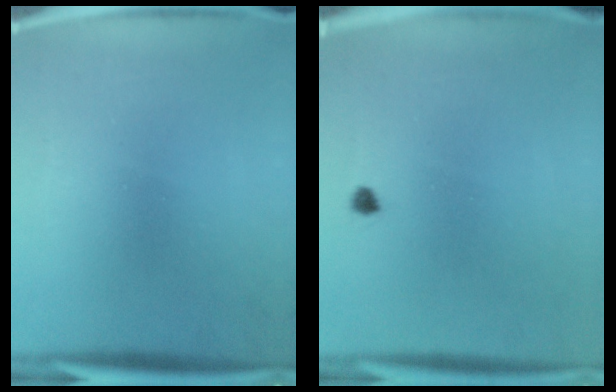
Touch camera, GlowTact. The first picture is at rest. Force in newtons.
{"total": 1.0}